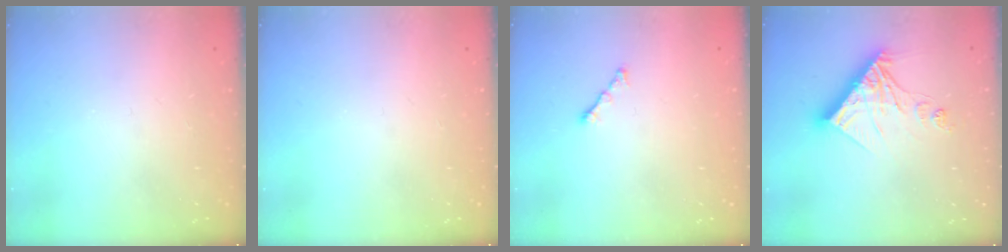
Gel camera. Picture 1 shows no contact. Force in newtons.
{"total": 0.0}
{"total": 1.7, "press": 1.6, "slide": 0.6}
{"total": 12.2, "press": 12.1, "slide": 0.9}